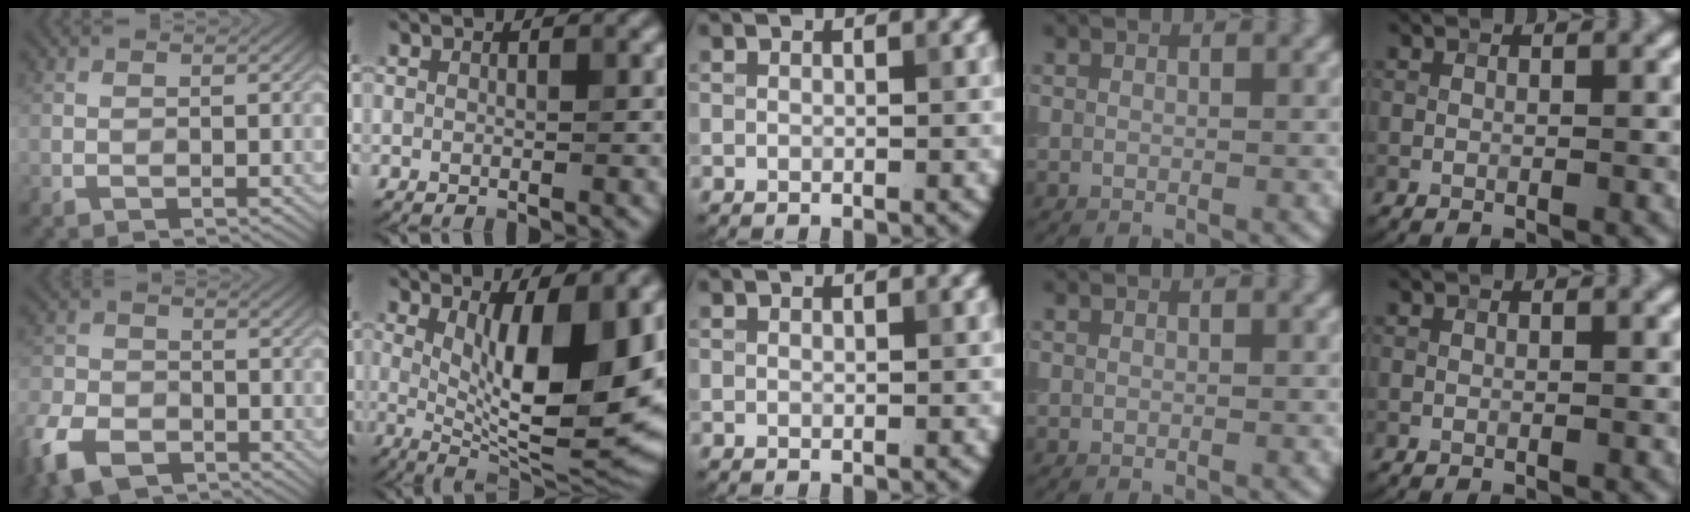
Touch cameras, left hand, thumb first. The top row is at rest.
{"thumb": {"total": 9.5, "force": [-4.8, 6.1, 5.6], "torque": [-0.139, -0.026, -0.098]}, "index": {"total": 12.7, "force": [1.9, 3.9, 11.9], "torque": [-0.167, -0.015, 0.034]}}